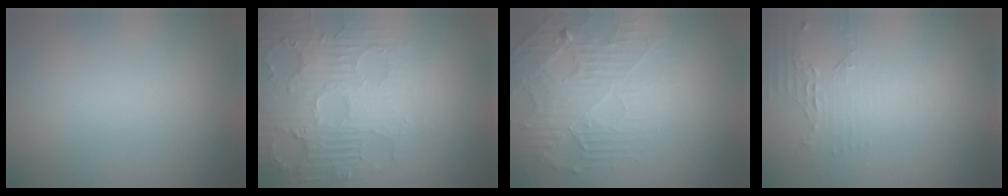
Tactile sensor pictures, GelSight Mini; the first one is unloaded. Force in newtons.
{"total": 5.5, "press": 5.1, "slide": 2.0}
{"total": 3.8, "press": 3.4, "slide": 1.6}
{"total": 2.0, "press": 1.5, "slide": 1.3}